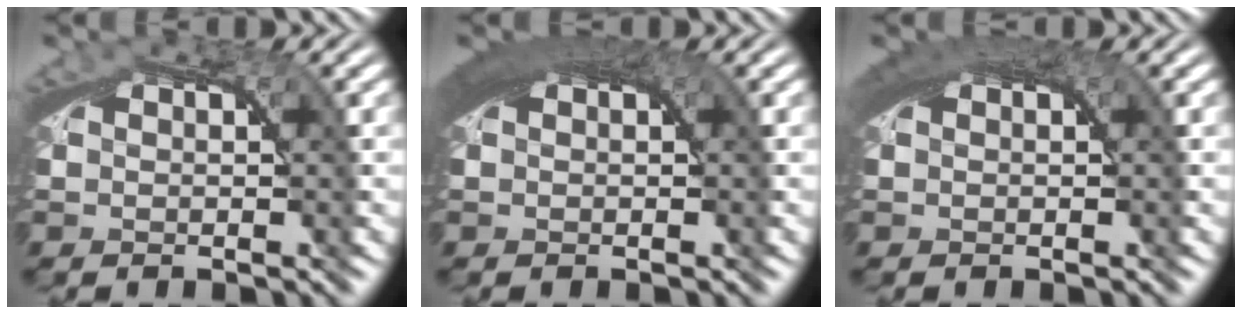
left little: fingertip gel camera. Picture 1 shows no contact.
{"total": 4.3, "force": [1.8, 1.5, 3.6], "torque": [-0.050, 0.014, 0.022]}
{"total": 3.2, "force": [1.5, 1.0, 2.6], "torque": [-0.038, 0.012, 0.021]}